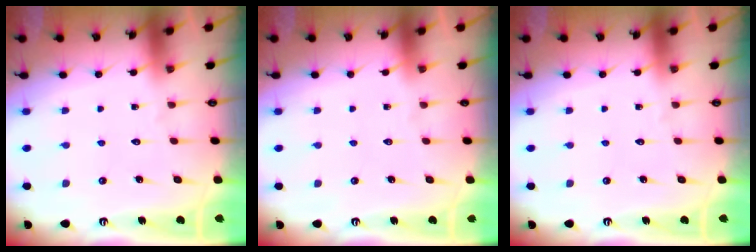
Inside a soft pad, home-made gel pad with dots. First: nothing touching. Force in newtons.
{"total": 0.0}
{"total": 0.0}